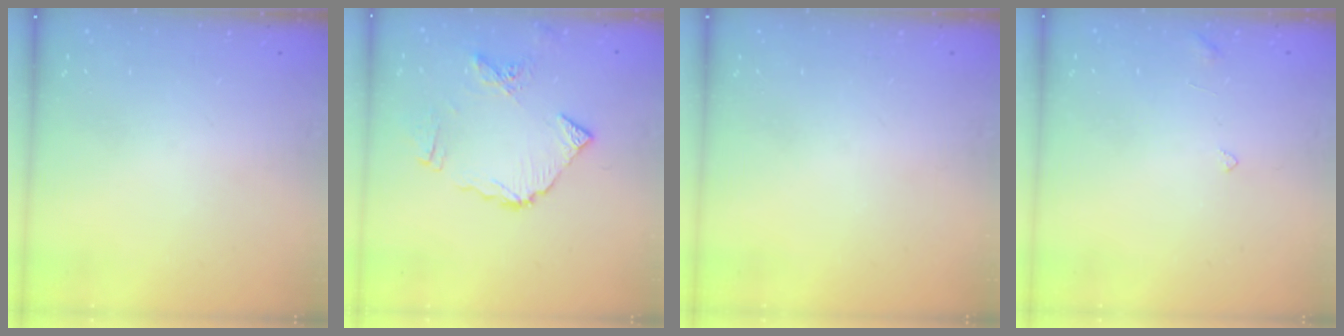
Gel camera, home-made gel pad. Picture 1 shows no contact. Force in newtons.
{"total": 11.0, "press": 10.9, "slide": 1.4}
{"total": 0.0}
{"total": 3.4, "press": 3.4, "slide": 0.4}